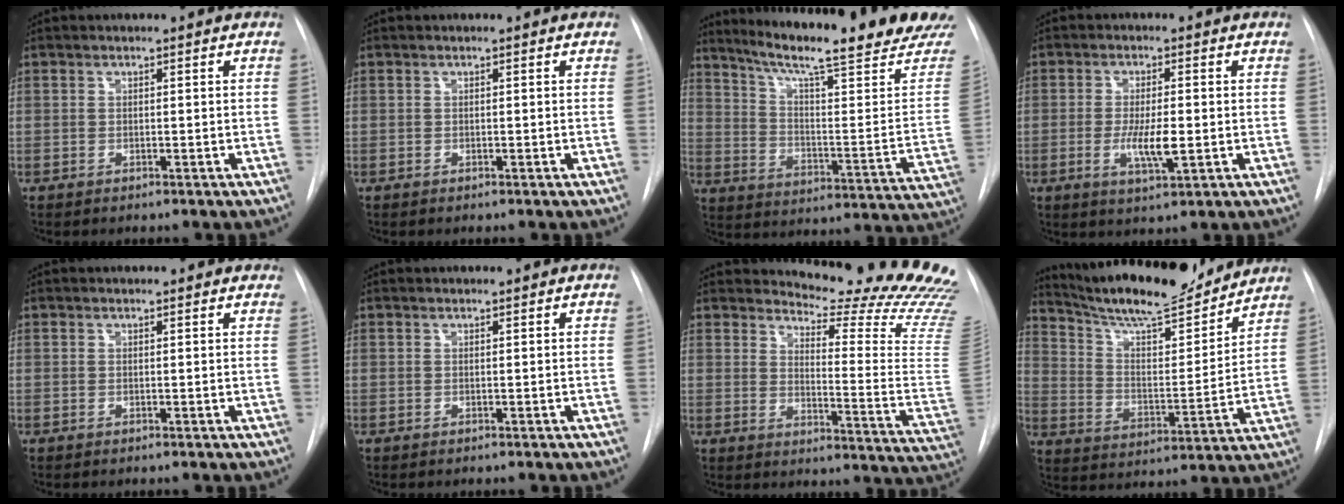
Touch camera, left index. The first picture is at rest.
{"total": 0.0}
{"total": 24.3, "force": [20.0, 0.2, 13.8], "torque": [-0.208, -0.083, 0.265]}
{"total": 5.6, "force": [-1.7, 1.0, 5.2], "torque": [-0.101, -0.017, -0.025]}
{"total": 3.1, "force": [2.8, 1.0, 0.8], "torque": [-0.009, 0.009, 0.021]}
{"total": 0.0}
{"total": 20.3, "force": [19.5, -0.4, 5.8], "torque": [-0.089, -0.174, 0.223]}
{"total": 18.6, "force": [16.7, 3.0, 7.5], "torque": [-0.128, -0.011, 0.263]}